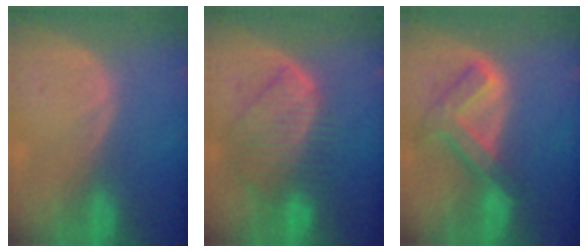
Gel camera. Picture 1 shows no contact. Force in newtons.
{"total": 8.9, "press": 7.7, "slide": 4.5}
{"total": 7.7, "press": 6.5, "slide": 4.0}